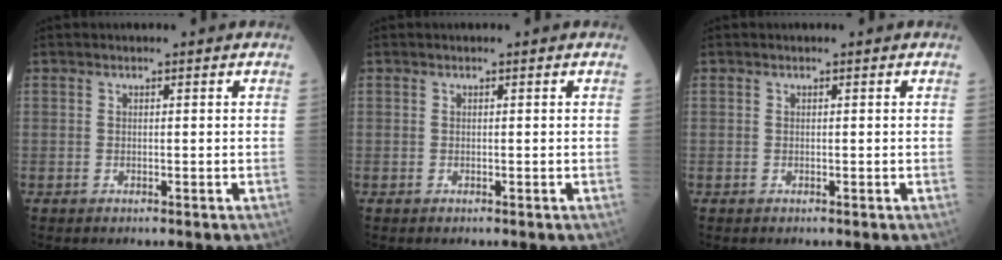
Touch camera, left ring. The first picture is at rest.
{"total": 0.0}
{"total": 0.0}